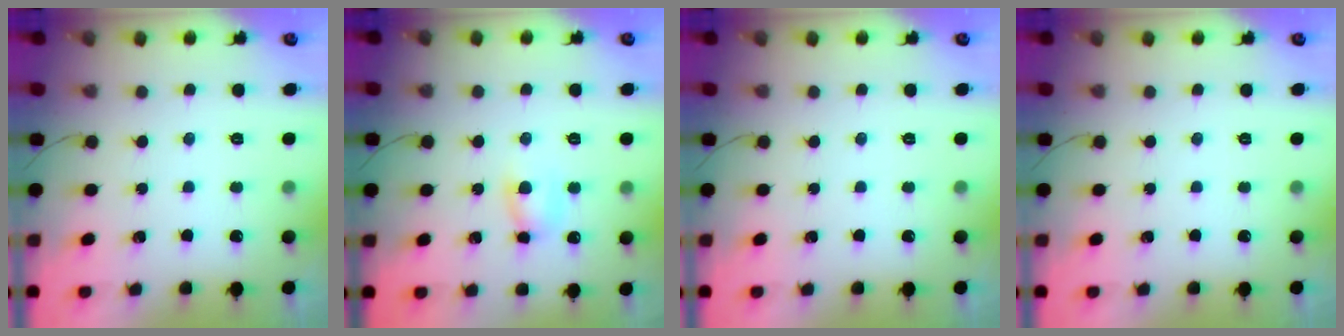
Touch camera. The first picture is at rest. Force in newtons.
{"total": 5.6, "press": 5.6, "slide": 0.2}
{"total": 0.0}
{"total": 0.0}